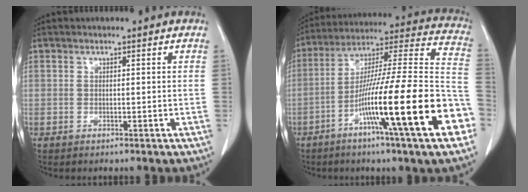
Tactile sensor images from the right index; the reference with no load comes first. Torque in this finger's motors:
{"motor_torque": [2.14, 0.00, 1.05, 0.21]}